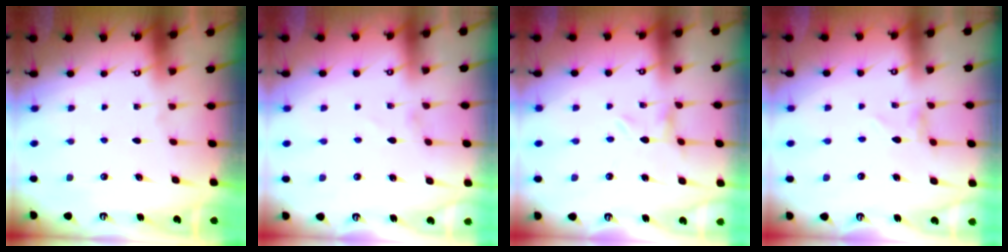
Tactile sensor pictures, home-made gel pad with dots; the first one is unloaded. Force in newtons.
{"total": 1.5, "press": 1.5, "slide": 0.0}
{"total": 1.2, "press": 1.1, "slide": 0.2}
{"total": 0.0}